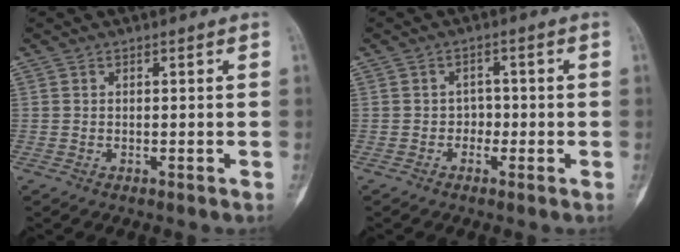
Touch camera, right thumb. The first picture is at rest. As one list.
[{"total": 2.4, "force": [-0.7, 2.1, 0.9], "torque": [0.013, 0.012, -0.019]}]